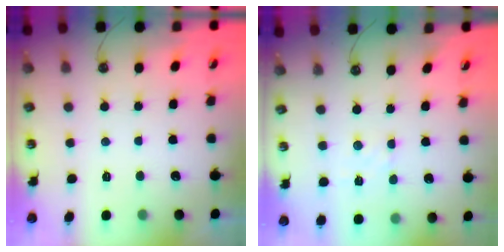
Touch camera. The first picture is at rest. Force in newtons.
{"total": 2.9, "press": 2.9, "slide": 0.5}